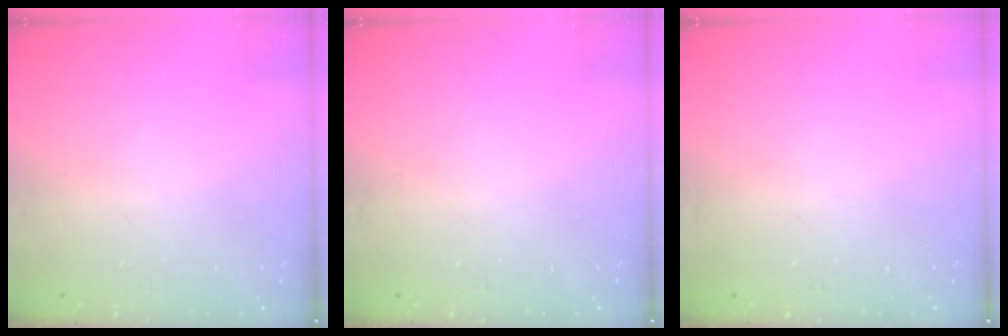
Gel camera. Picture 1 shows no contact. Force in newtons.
{"total": 0.0}
{"total": 0.0}